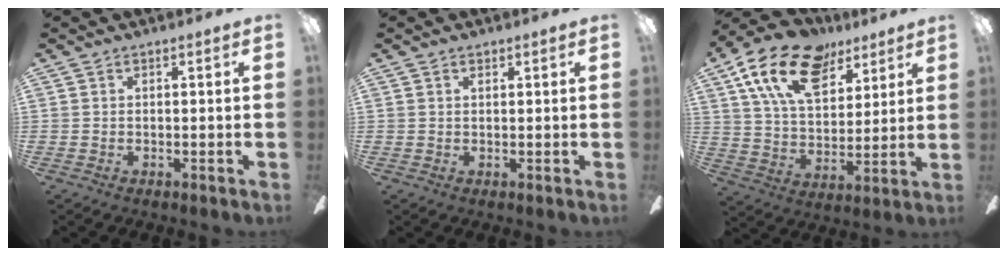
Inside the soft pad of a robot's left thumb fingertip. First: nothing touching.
{"total": 1.1, "force": [0.7, 0.6, 0.6], "torque": [-0.005, -0.001, 0.010]}
{"total": 19.0, "force": [10.7, 10.8, 11.5], "torque": [-0.202, -0.032, 0.194]}